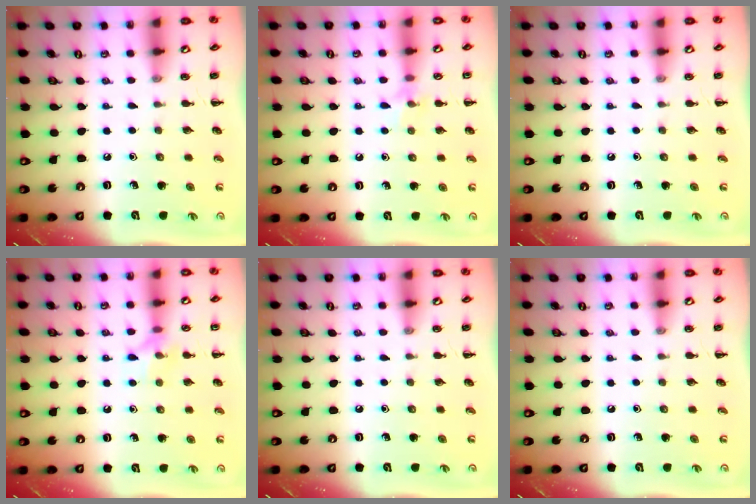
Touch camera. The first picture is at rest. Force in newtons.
{"total": 6.3, "press": 6.1, "slide": 1.4}
{"total": 0.0}
{"total": 7.2, "press": 7.1, "slide": 1.2}
{"total": 0.0}
{"total": 0.0}